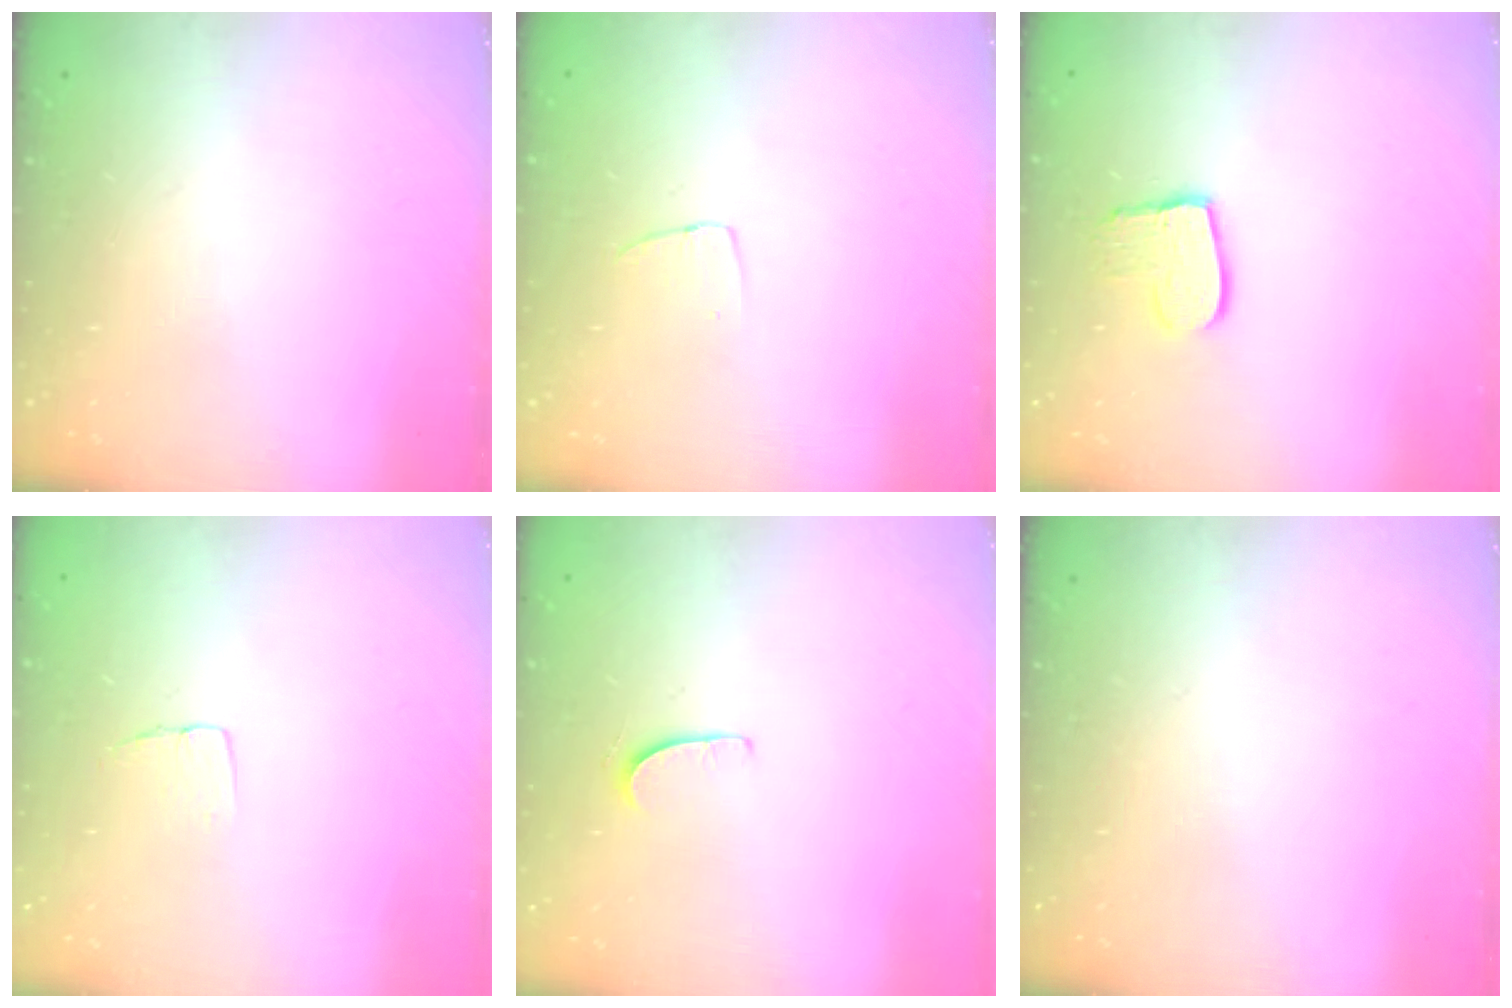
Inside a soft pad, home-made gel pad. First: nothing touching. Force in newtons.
{"total": 2.9, "press": 2.9, "slide": 0.1}
{"total": 9.5, "press": 9.5, "slide": 0.7}
{"total": 3.9, "press": 3.9, "slide": 0.3}
{"total": 5.1, "press": 5.1, "slide": 0.4}
{"total": 0.0}